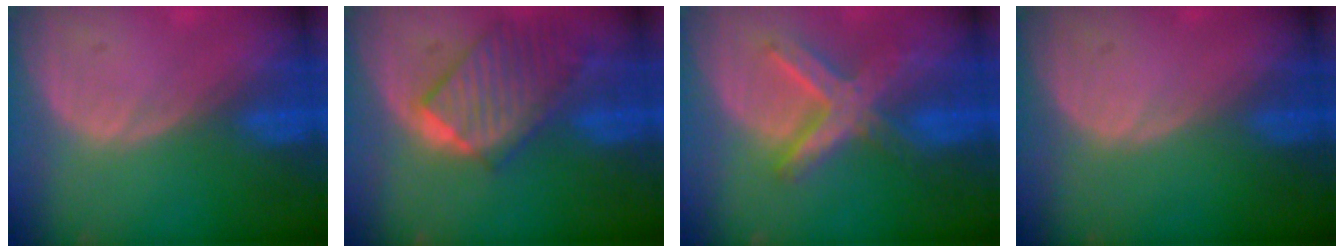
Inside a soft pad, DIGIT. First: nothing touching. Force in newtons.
{"total": 9.8, "press": 8.6, "slide": 4.7}
{"total": 8.2, "press": 7.1, "slide": 4.1}
{"total": 0.0}